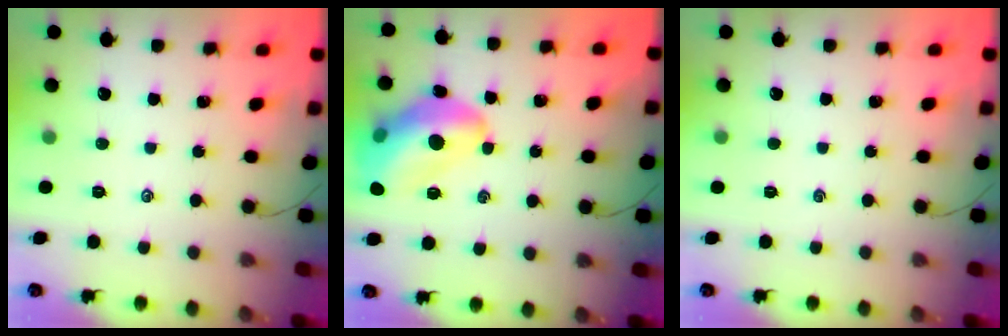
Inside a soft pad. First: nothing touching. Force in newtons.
{"total": 16.8, "press": 16.4, "slide": 3.3}
{"total": 0.0}